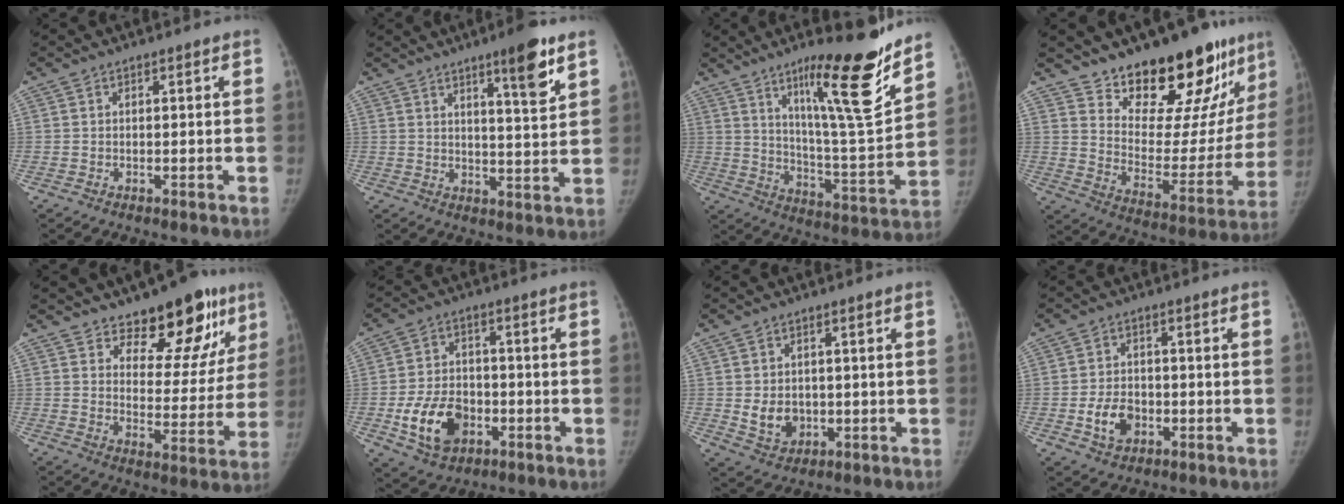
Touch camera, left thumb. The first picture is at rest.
{"total": 8.6, "force": [5.3, 1.1, 6.7], "torque": [-0.091, -0.035, 0.078]}
{"total": 20.5, "force": [13.3, 2.7, 15.3], "torque": [-0.200, -0.088, 0.217]}
{"total": 23.1, "force": [17.9, 9.0, 11.5], "torque": [-0.118, -0.124, 0.261]}
{"total": 15.2, "force": [10.6, 7.8, 7.5], "torque": [-0.027, -0.070, 0.142]}
{"total": 11.6, "force": [-4.0, 8.2, 7.2], "torque": [-0.109, 0.017, -0.065]}
{"total": 5.8, "force": [-0.5, 4.8, 3.2], "torque": [-0.031, -0.003, 0.005]}
{"total": 6.2, "force": [-2.1, 4.5, 3.7], "torque": [-0.054, 0.011, -0.035]}